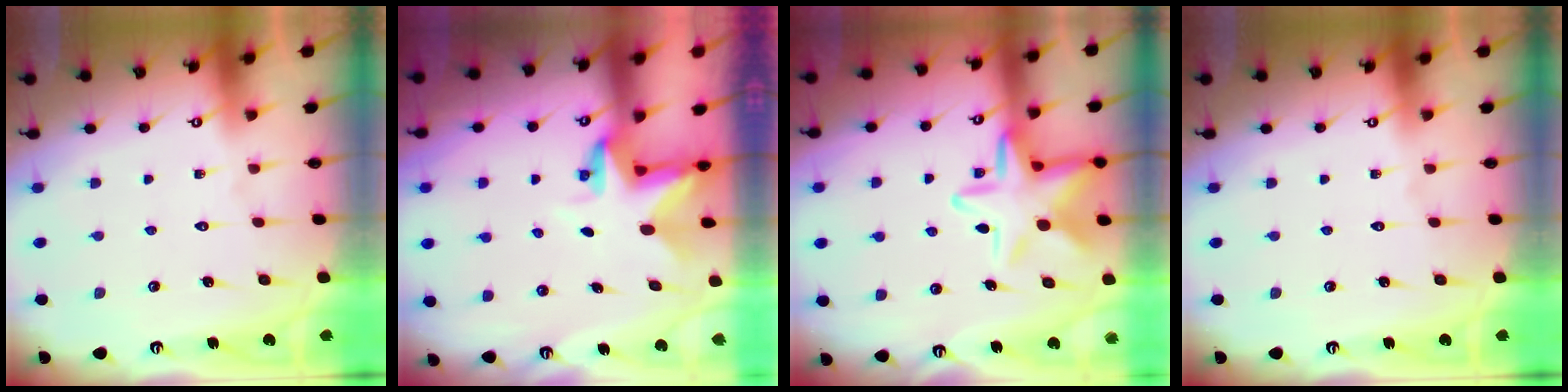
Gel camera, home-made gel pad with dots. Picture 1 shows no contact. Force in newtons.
{"total": 3.2, "press": 3.2, "slide": 0.2}
{"total": 13.5, "press": 13.5, "slide": 1.2}
{"total": 0.0}